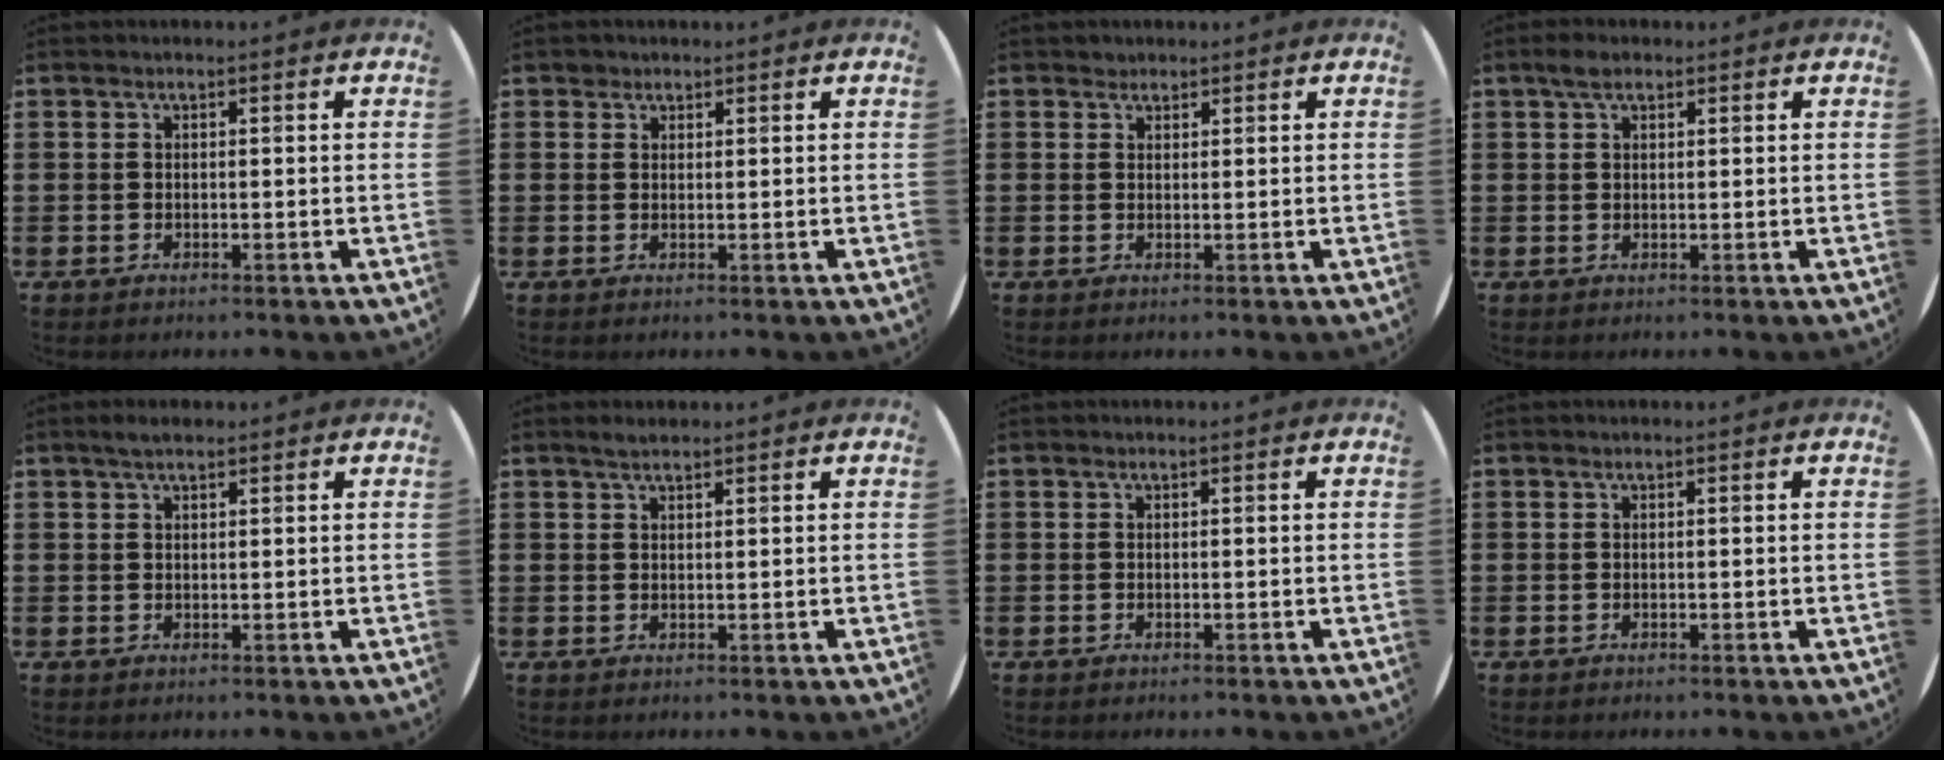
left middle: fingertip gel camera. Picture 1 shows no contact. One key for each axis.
{"total": 1.0, "fx": 0.8, "fy": 0.6, "fz": 0.0, "tx": 0.006, "ty": -0.001, "tz": 0.015}
{"total": 0.9, "fx": 0.9, "fy": 0.3, "fz": -0.1, "tx": 0.001, "ty": 0.002, "tz": 0.017}
{"total": 2.1, "fx": 1.4, "fy": 1.0, "fz": 1.0, "tx": -0.015, "ty": 0.004, "tz": 0.024}
{"total": 1.7, "fx": 1.3, "fy": 0.4, "fz": 0.9, "tx": -0.020, "ty": 0.004, "tz": 0.024}
{"total": 1.4, "fx": 1.3, "fy": 0.2, "fz": 0.6, "tx": -0.013, "ty": 0.003, "tz": 0.022}
{"total": 0.0}
{"total": 0.0}